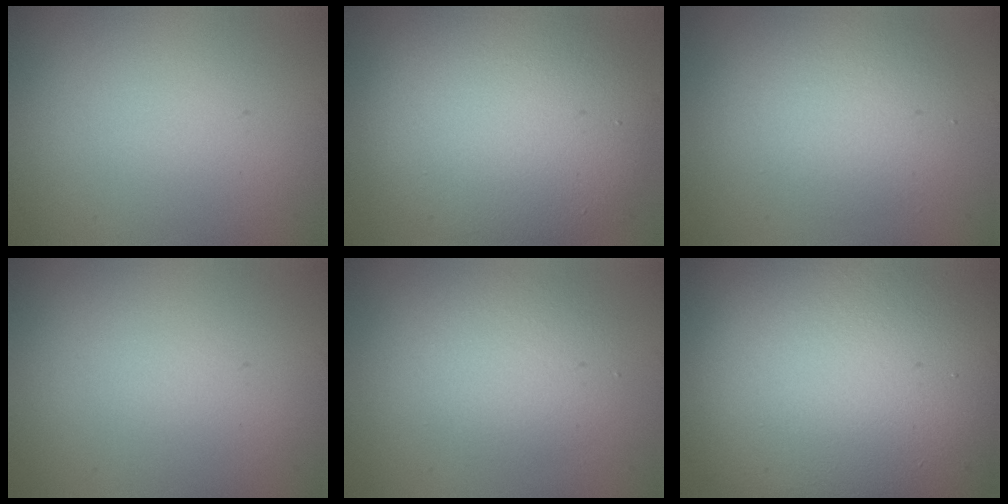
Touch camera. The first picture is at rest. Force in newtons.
{"total": 10.4, "press": 10.4, "slide": 0.5}
{"total": 3.9, "press": 3.9, "slide": 0.1}
{"total": 0.0}
{"total": 2.9, "press": 2.9, "slide": 0.2}
{"total": 20.7, "press": 20.7, "slide": 1.0}